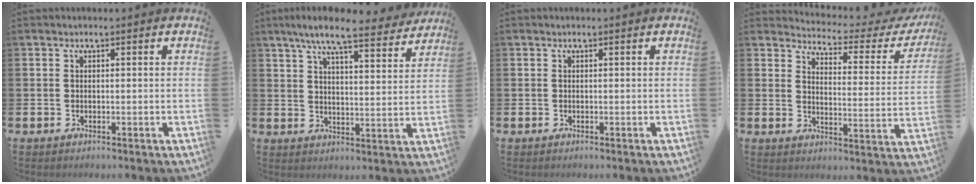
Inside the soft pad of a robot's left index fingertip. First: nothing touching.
{"total": 8.6, "force": [7.6, 1.1, 3.7], "torque": [-0.078, -0.041, 0.131]}
{"total": 0.0}
{"total": 3.4, "force": [3.1, 1.0, 0.9], "torque": [-0.036, -0.033, 0.043]}